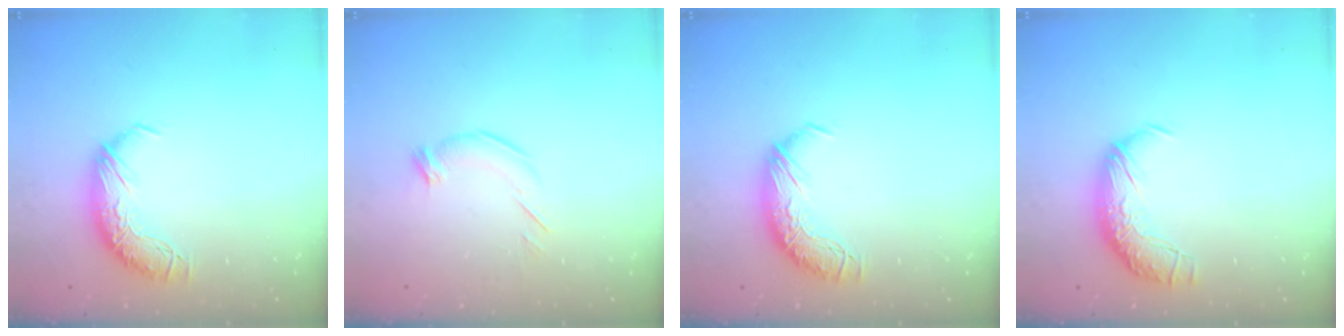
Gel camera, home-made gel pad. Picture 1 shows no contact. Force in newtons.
{"total": 3.0, "press": 2.6, "slide": 1.5}
{"total": 0.0}
{"total": 2.3, "press": 0.9, "slide": 2.1}